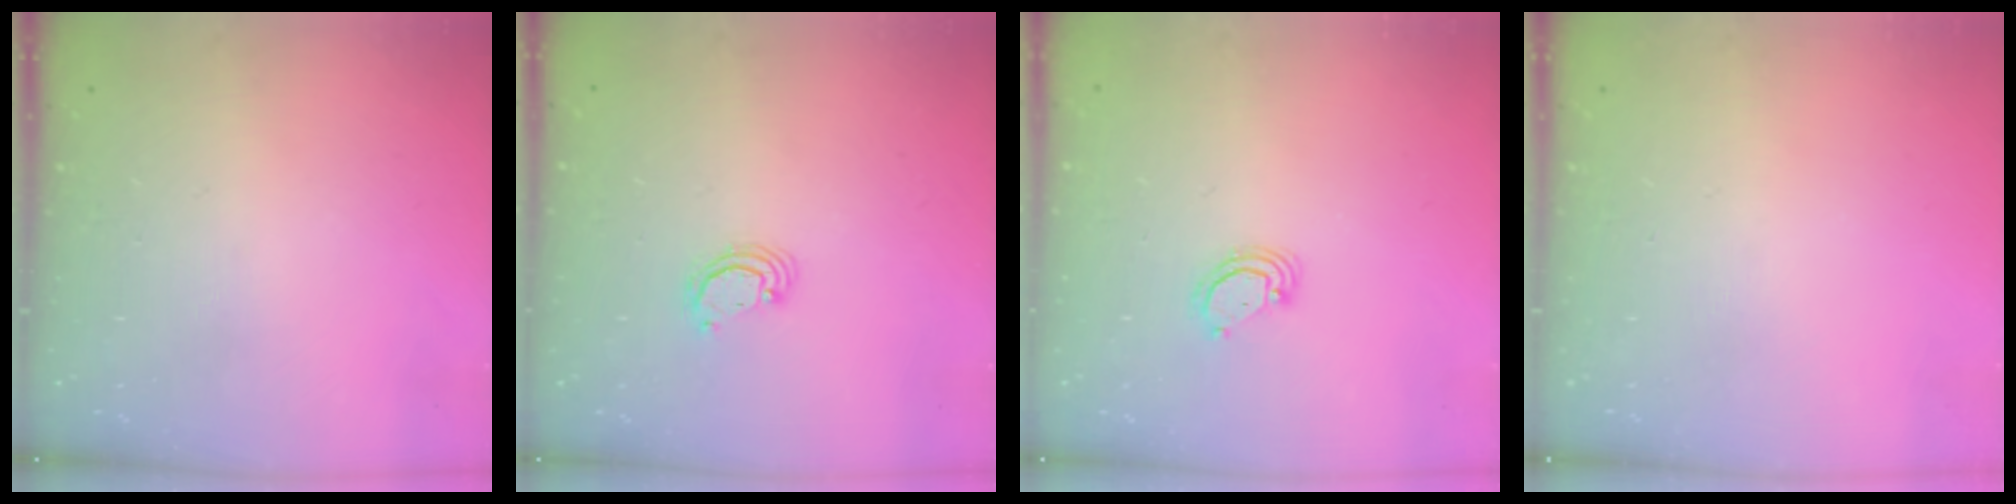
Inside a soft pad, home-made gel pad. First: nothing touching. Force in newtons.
{"total": 2.4, "press": 2.4, "slide": 0.3}
{"total": 3.6, "press": 3.6, "slide": 0.3}
{"total": 0.0}